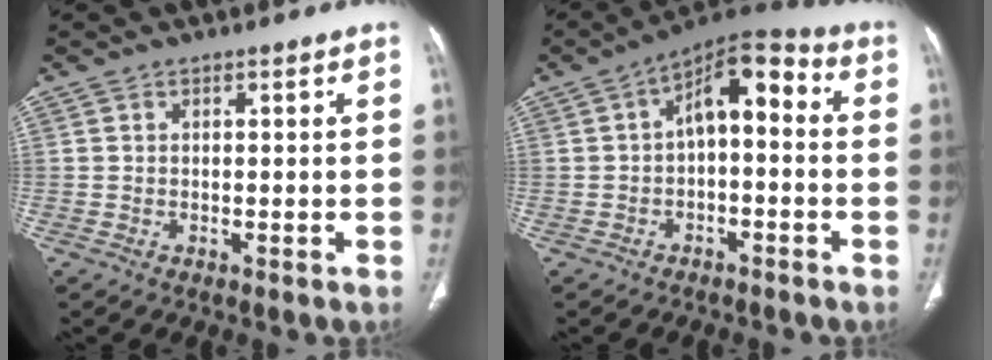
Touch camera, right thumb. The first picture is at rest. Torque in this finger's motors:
{"motor_torque": [0.75, 2.18, 0.74, -0.84, 0.08]}